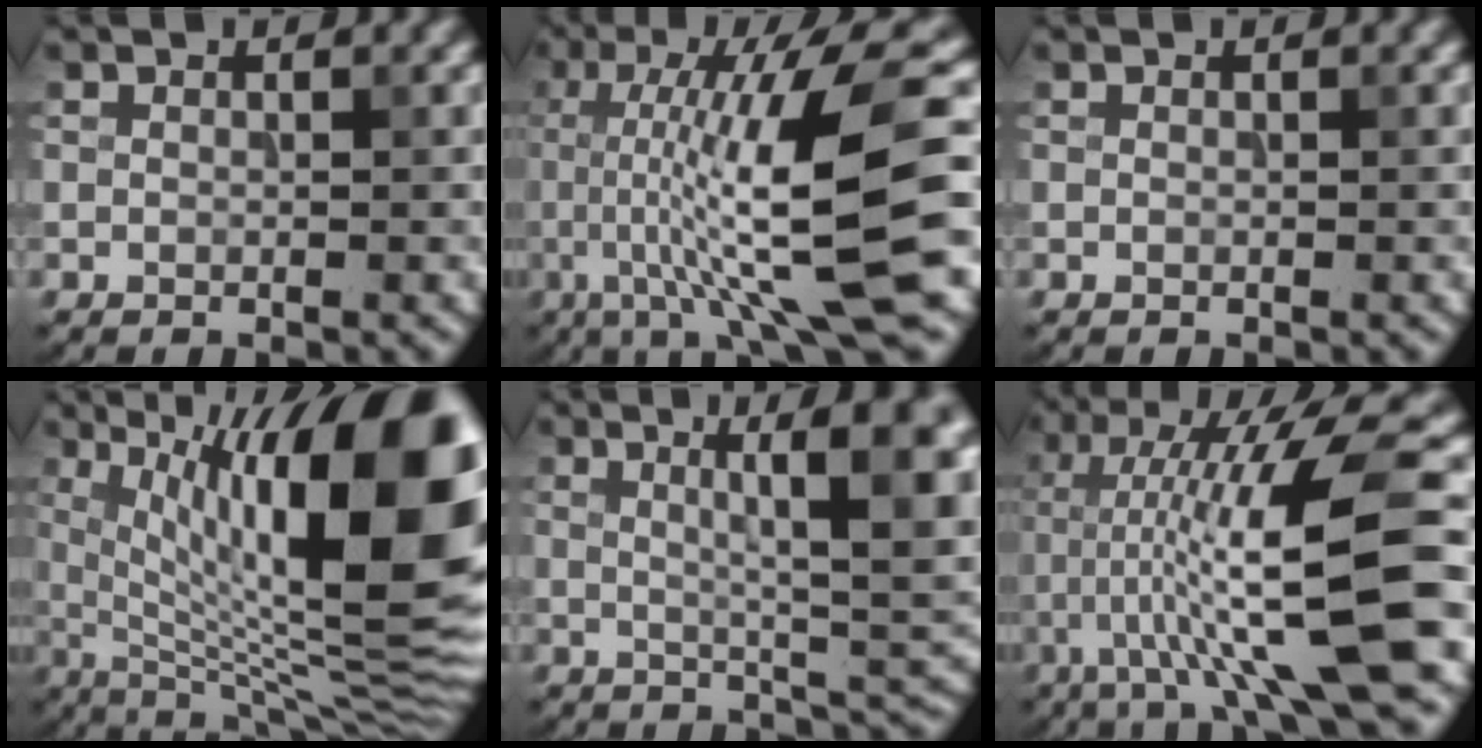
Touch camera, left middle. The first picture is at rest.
{"total": 12.6, "force": [-0.7, 2.5, 12.4], "torque": [-0.192, 0.009, -0.013]}
{"total": 0.0}
{"total": 17.2, "force": [4.1, 5.5, 15.8], "torque": [-0.224, 0.009, 0.067]}
{"total": 10.4, "force": [2.6, 2.7, 9.7], "torque": [-0.119, 0.010, 0.041]}
{"total": 11.7, "force": [-1.7, 1.6, 11.5], "torque": [-0.189, 0.014, -0.027]}